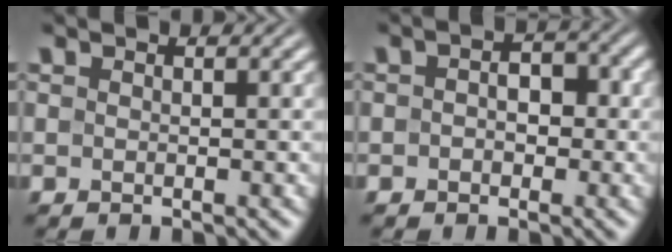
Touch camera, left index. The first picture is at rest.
{"total": 2.7, "force": [-0.2, 1.9, 1.8], "torque": [-0.022, 0.004, -0.009]}